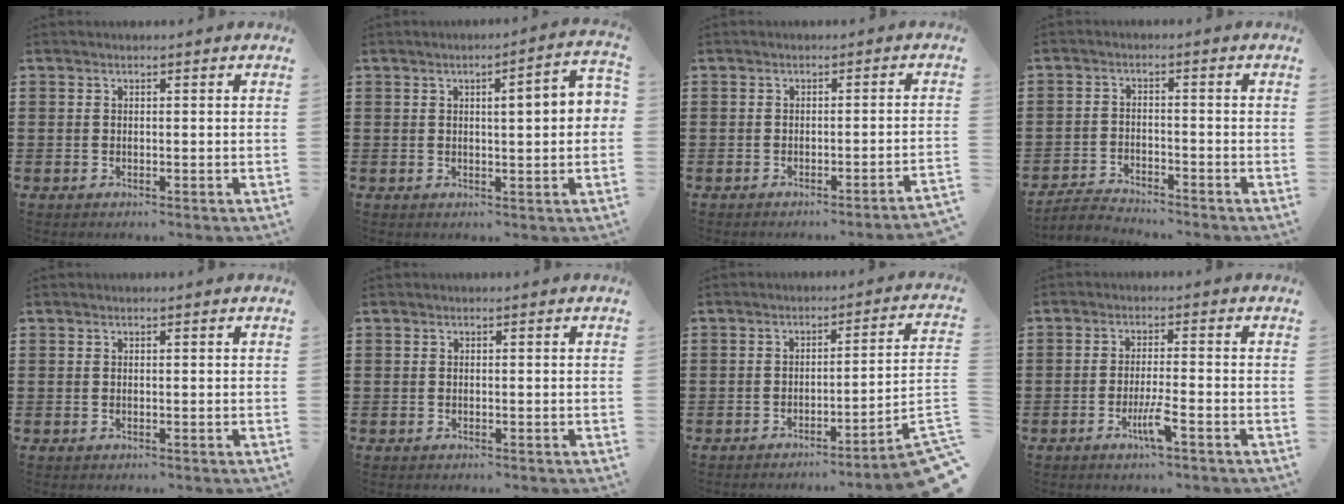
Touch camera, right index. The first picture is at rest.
{"total": 4.4, "force": [0.6, 0.6, 4.3], "torque": [-0.071, -0.001, 0.004]}
{"total": 1.6, "force": [-1.3, -0.5, 0.8], "torque": [-0.015, -0.003, -0.025]}
{"total": 2.9, "force": [-2.8, 0.3, 0.2], "torque": [-0.016, 0.000, -0.063]}
{"total": 0.0}
{"total": 0.0}
{"total": 4.5, "force": [-3.1, -0.6, 3.3], "torque": [-0.060, -0.026, -0.064]}
{"total": 4.4, "force": [-2.3, 0.1, 3.7], "torque": [-0.075, -0.013, -0.044]}